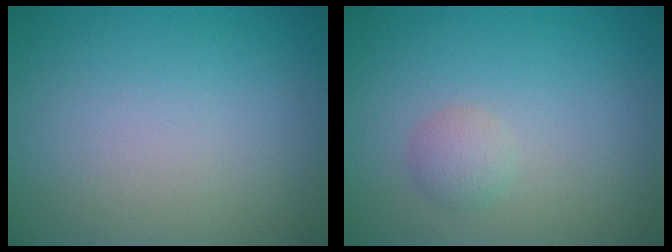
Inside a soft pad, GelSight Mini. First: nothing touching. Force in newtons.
{"total": 1.4, "press": 1.4, "slide": 0.1}